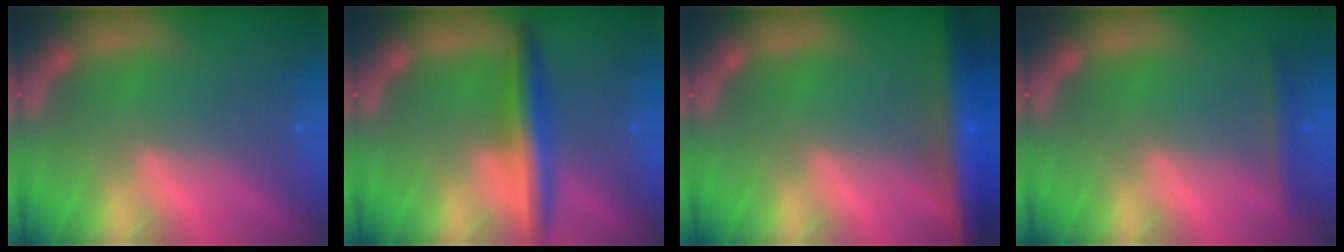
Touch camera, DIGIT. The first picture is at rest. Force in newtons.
{"total": 4.5}
{"total": 10.0}
{"total": 1.9}